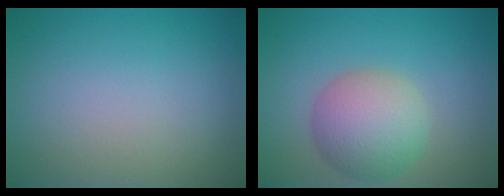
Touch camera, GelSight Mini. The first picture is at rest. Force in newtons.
{"total": 5.5, "press": 5.5, "slide": 0.1}